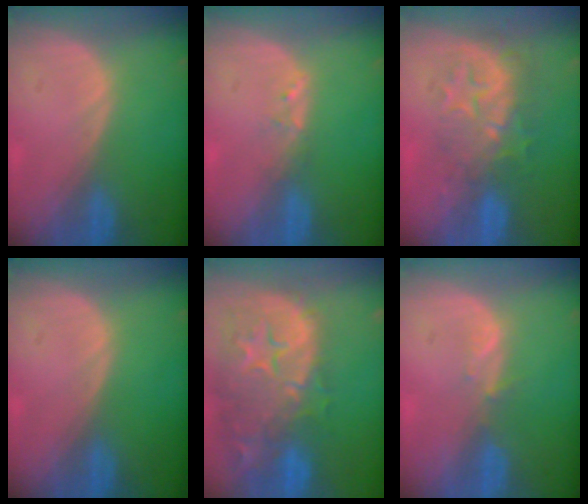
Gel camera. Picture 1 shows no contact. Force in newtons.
{"total": 1.2, "press": 1.1, "slide": 0.2}
{"total": 9.2, "press": 8.1, "slide": 4.5}
{"total": 0.0}
{"total": 15.3, "press": 12.2, "slide": 9.2}
{"total": 1.7, "press": 1.5, "slide": 0.8}